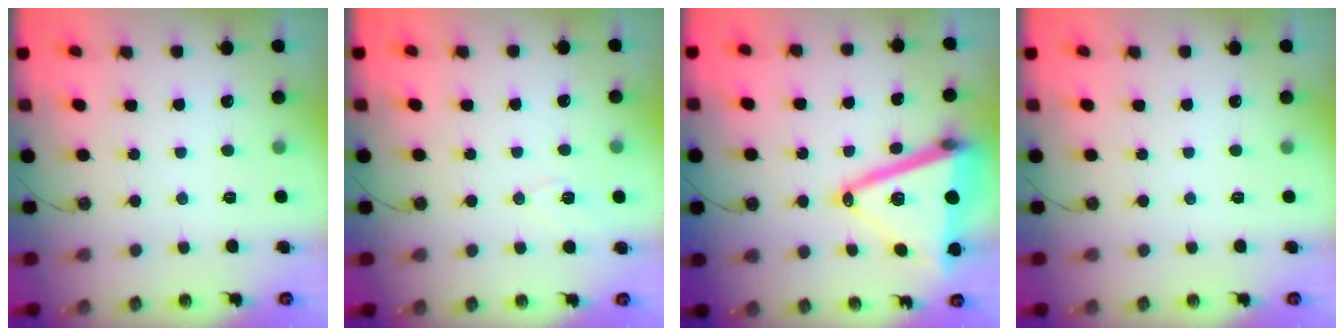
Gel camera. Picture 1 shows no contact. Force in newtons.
{"total": 5.1, "press": 4.7, "slide": 2.0}
{"total": 22.0, "press": 21.6, "slide": 3.6}
{"total": 0.0}